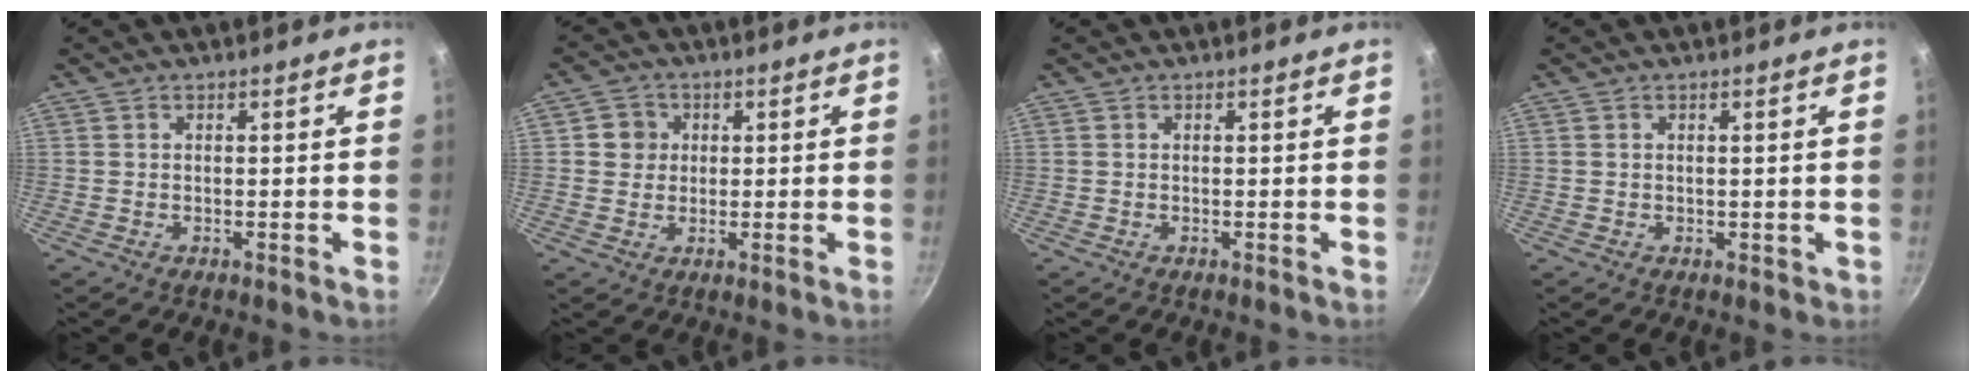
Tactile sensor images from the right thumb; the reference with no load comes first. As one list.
[{"total": 4.5, "force": [0.8, 4.3, 1.1], "torque": [0.014, 0.002, 0.006]}, {"total": 0.0}, {"total": 0.8, "force": [0.2, 0.7, 0.2], "torque": [0.005, 0.002, 0.004]}]